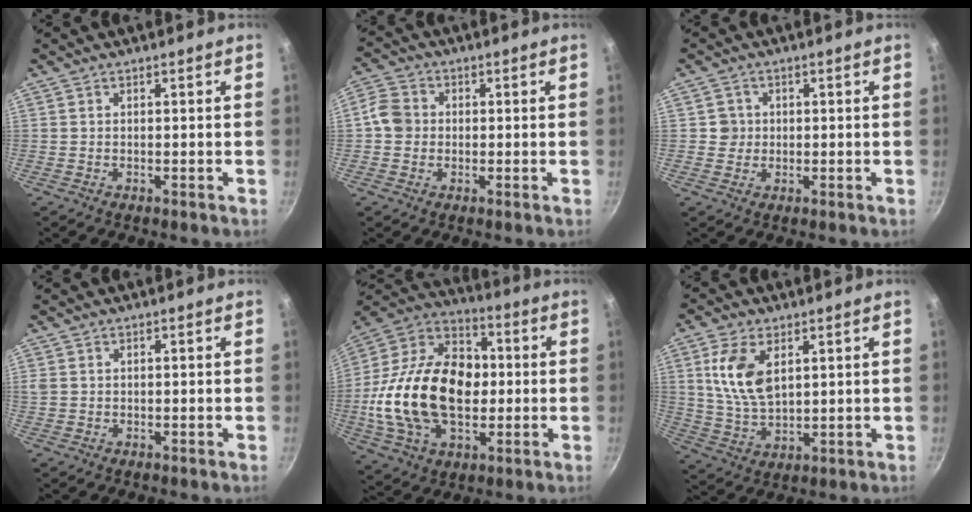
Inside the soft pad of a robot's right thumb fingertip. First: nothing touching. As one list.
[{"total": 5.3, "force": [-0.2, 4.7, 2.3], "torque": [-0.026, 0.012, -0.021]}, {"total": 2.8, "force": [0.2, 2.7, 0.4], "torque": [0.012, 0.008, 0.001]}, {"total": 1.5, "force": [0.4, 1.3, 0.7], "torque": [-0.014, 0.003, 0.011]}, {"total": 27.2, "force": [-1.3, 18.0, 20.3], "torque": [-0.348, 0.033, -0.026]}, {"total": 10.9, "force": [3.5, 6.1, 8.3], "torque": [-0.157, -0.020, 0.074]}]